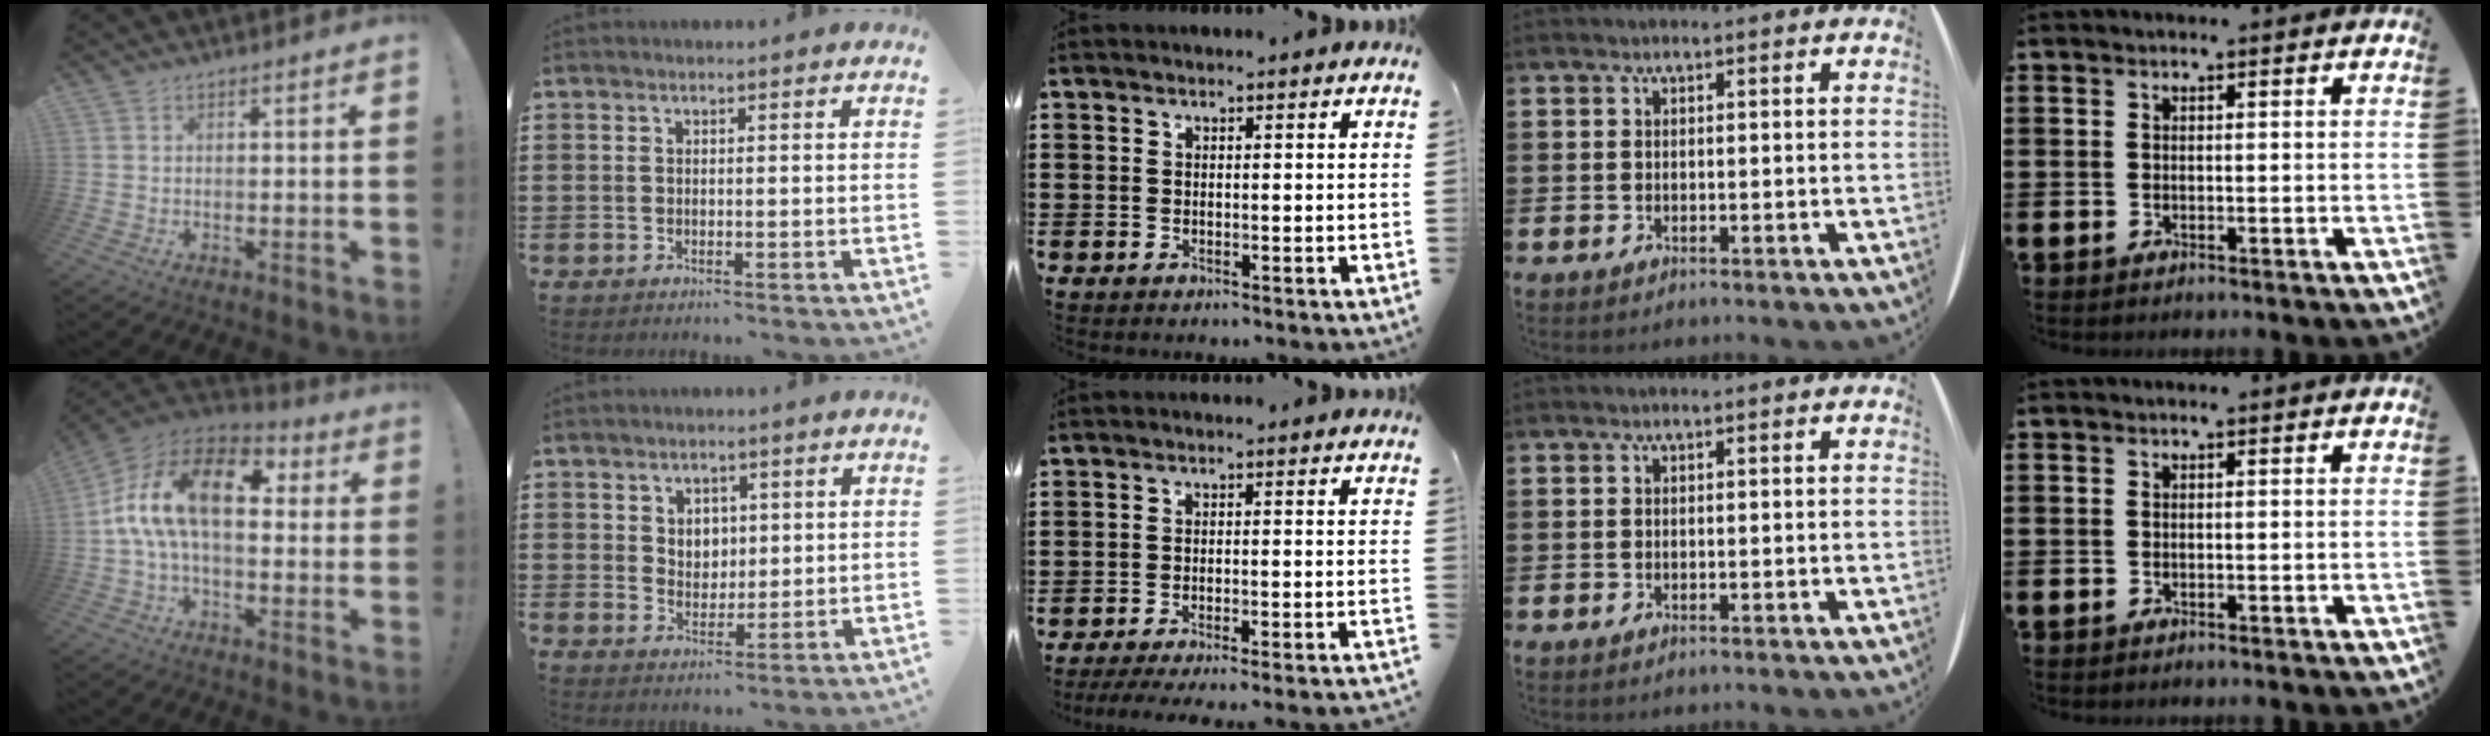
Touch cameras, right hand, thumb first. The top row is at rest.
{"thumb": {"total": 19.0, "force": [3.7, 9.6, 15.9], "torque": [-0.288, 0.000, 0.060]}, "index": {"total": 3.6, "force": [1.8, 3.0, 1.0], "torque": [-0.024, 0.006, 0.031]}, "middle": {"total": 3.7, "force": [-3.4, -0.4, 1.3], "torque": [-0.020, -0.004, -0.069]}}